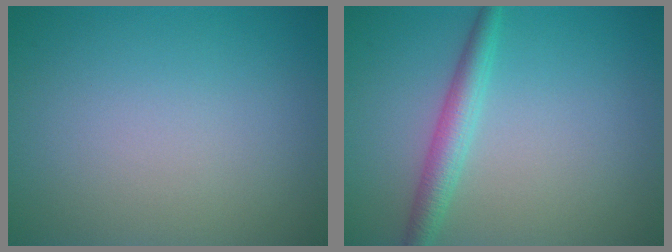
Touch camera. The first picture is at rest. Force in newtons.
{"total": 2.7, "press": 2.7, "slide": 0.1}